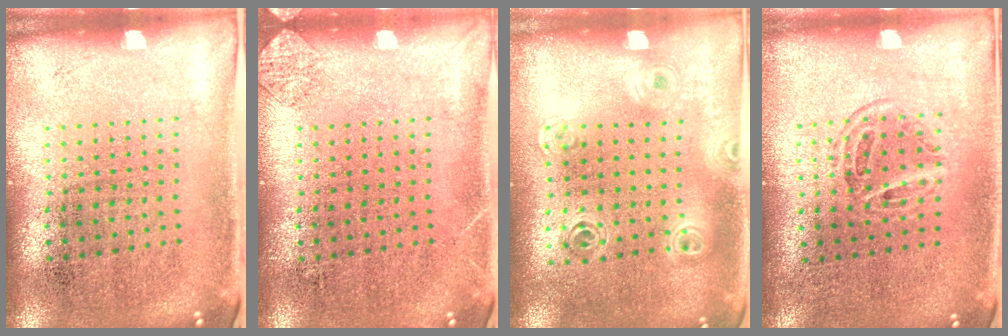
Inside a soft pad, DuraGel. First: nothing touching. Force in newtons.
{"total": 0.8, "press": 0.8, "slide": 0.1}
{"total": 1.2, "press": 1.2, "slide": 0.3}
{"total": 1.2, "press": 1.0, "slide": 0.7}